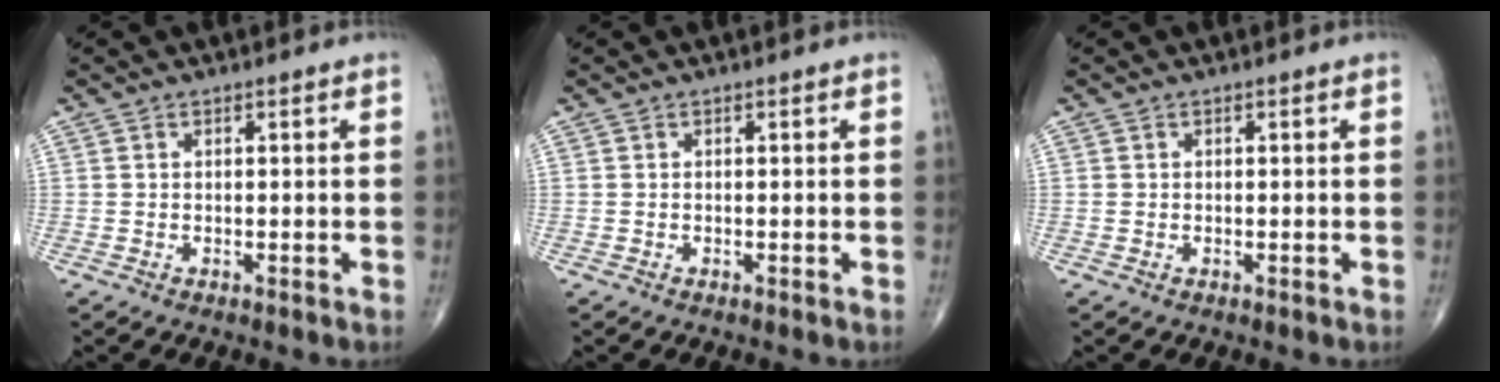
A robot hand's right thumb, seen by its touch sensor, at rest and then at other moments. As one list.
[{"total": 0.0}, {"total": 0.0}]